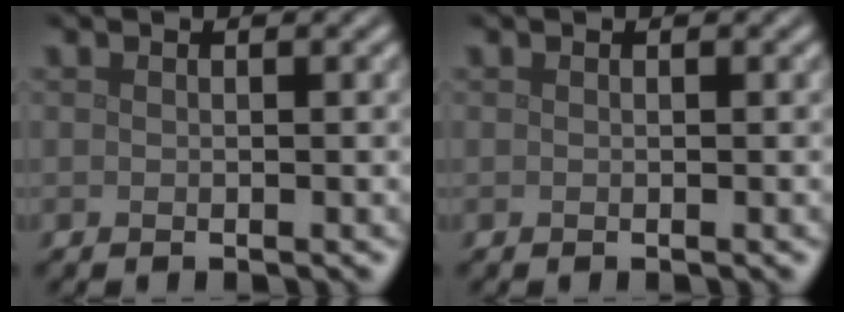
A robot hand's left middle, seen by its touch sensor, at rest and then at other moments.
{"total": 0.0}